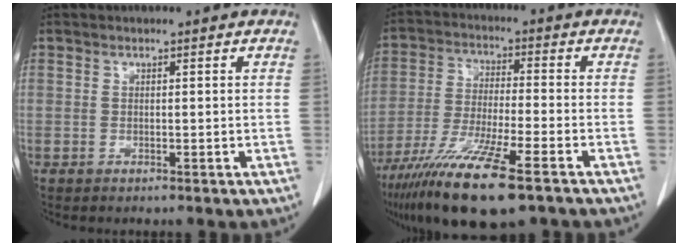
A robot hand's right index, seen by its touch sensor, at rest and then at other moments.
{"total": 15.8, "force": [-10.2, 1.8, 11.9], "torque": [-0.229, -0.046, -0.182]}